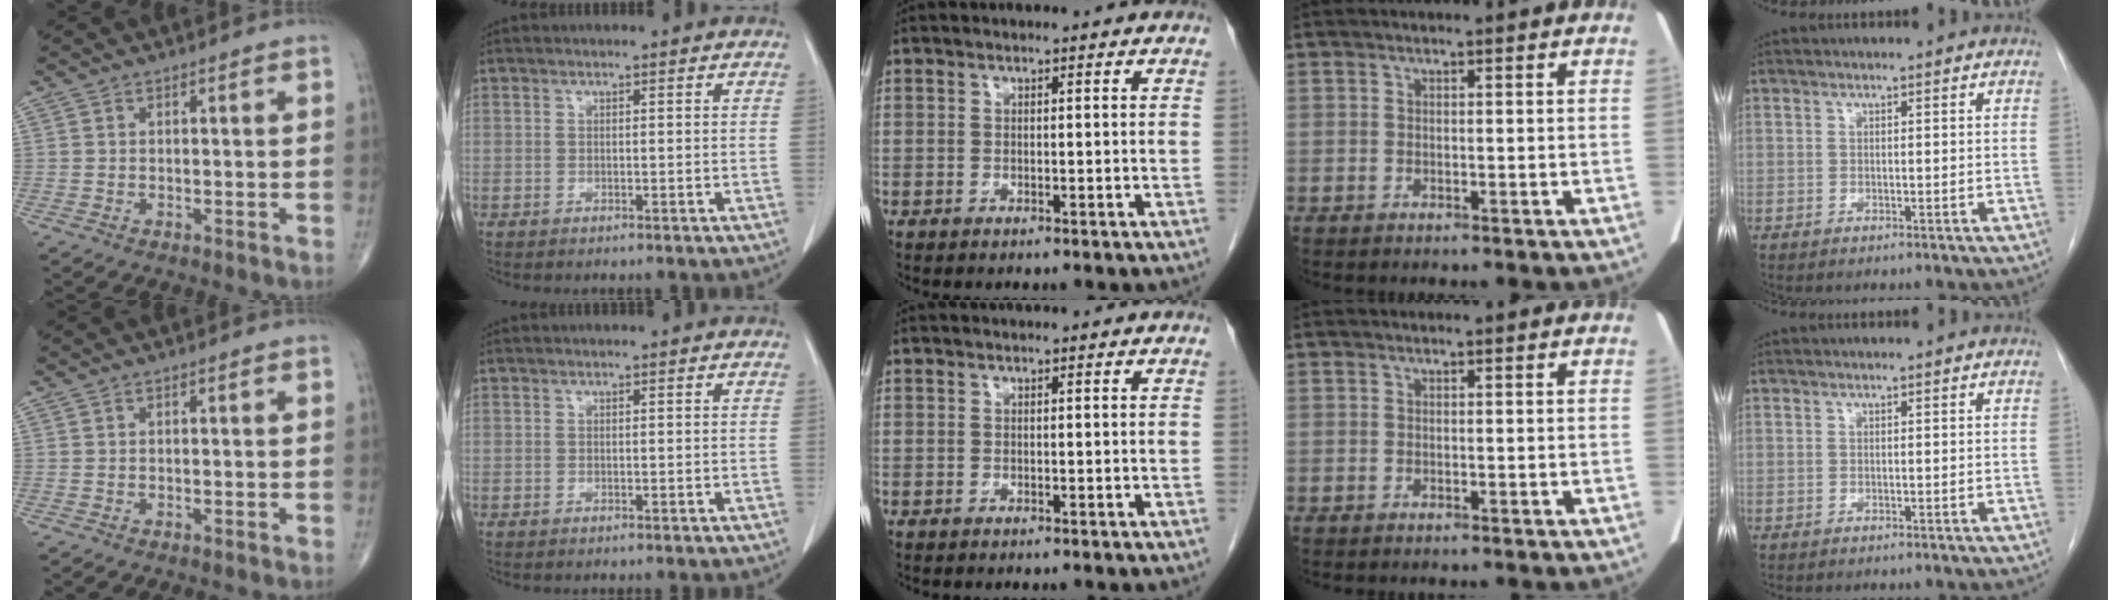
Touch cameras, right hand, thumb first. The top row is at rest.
{}